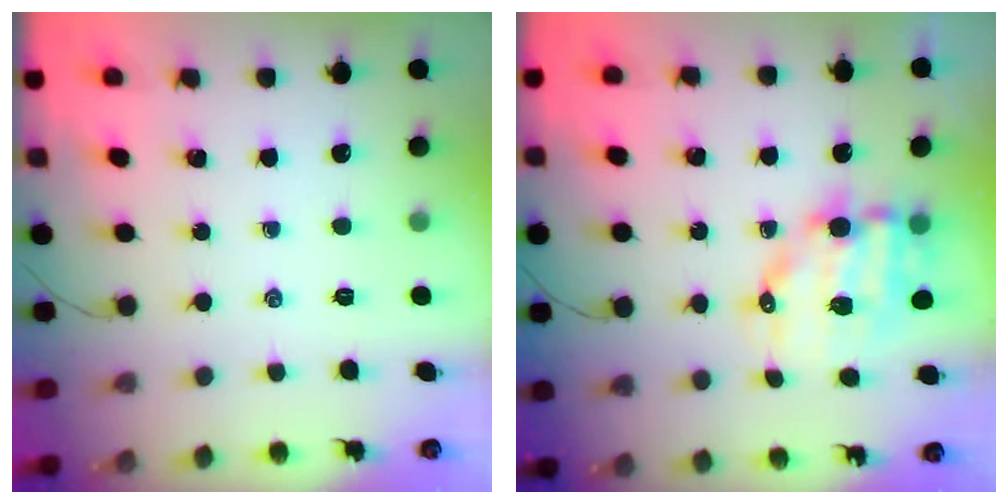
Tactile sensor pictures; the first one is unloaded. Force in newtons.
{"total": 11.8, "press": 11.6, "slide": 2.2}